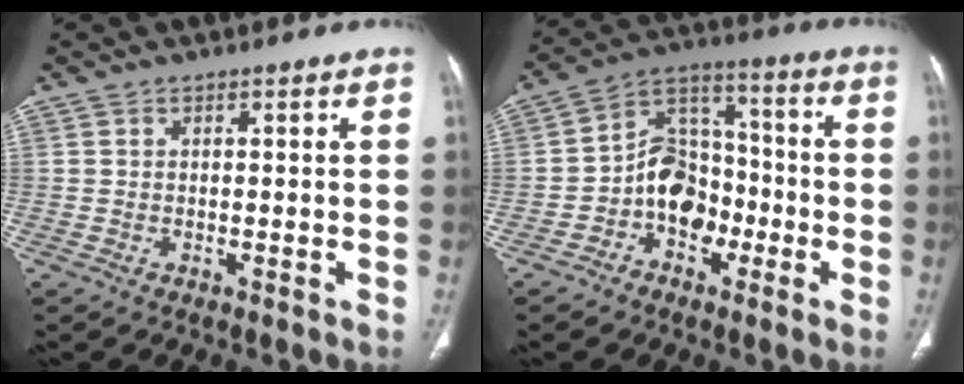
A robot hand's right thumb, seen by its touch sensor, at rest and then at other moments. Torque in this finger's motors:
{"motor_torque": [2.66, 2.35, 1.23, -0.77, 0.07]}